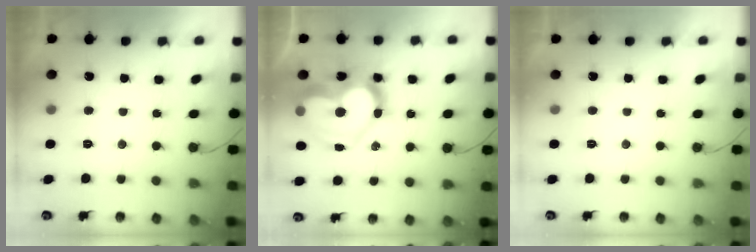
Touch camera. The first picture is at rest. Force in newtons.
{"total": 21.7, "press": 21.6, "slide": 1.9}
{"total": 1.7, "press": 1.7, "slide": 0.0}